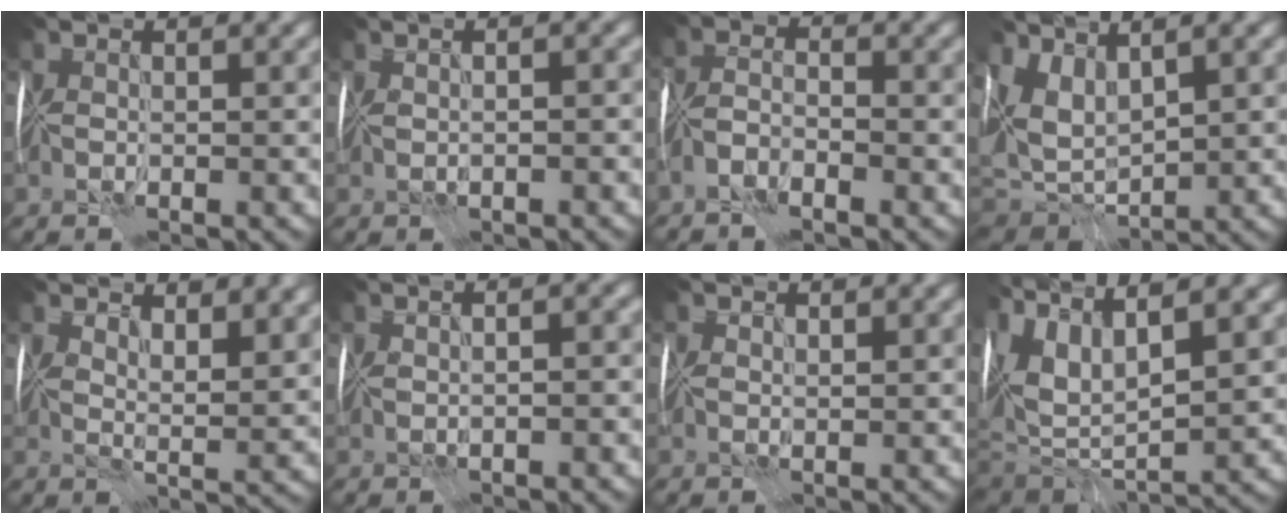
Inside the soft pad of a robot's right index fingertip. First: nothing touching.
{"total": 1.6, "force": [0.3, 0.5, 1.5], "torque": [-0.016, 0.012, 0.003]}
{"total": 1.7, "force": [-1.4, 0.3, 1.0], "torque": [-0.021, 0.010, -0.037]}
{"total": 5.3, "force": [2.5, 2.8, 3.7], "torque": [-0.087, -0.001, 0.049]}
{"total": 5.5, "force": [4.2, 1.5, 3.2], "torque": [-0.044, 0.002, 0.067]}
{"total": 2.2, "force": [0.4, 0.8, 2.0], "torque": [-0.024, 0.013, 0.004]}
{"total": 1.0, "force": [0.9, 0.4, 0.2], "torque": [-0.005, 0.006, 0.015]}
{"total": 10.4, "force": [4.2, 4.0, 8.6], "torque": [-0.204, 0.012, 0.081]}